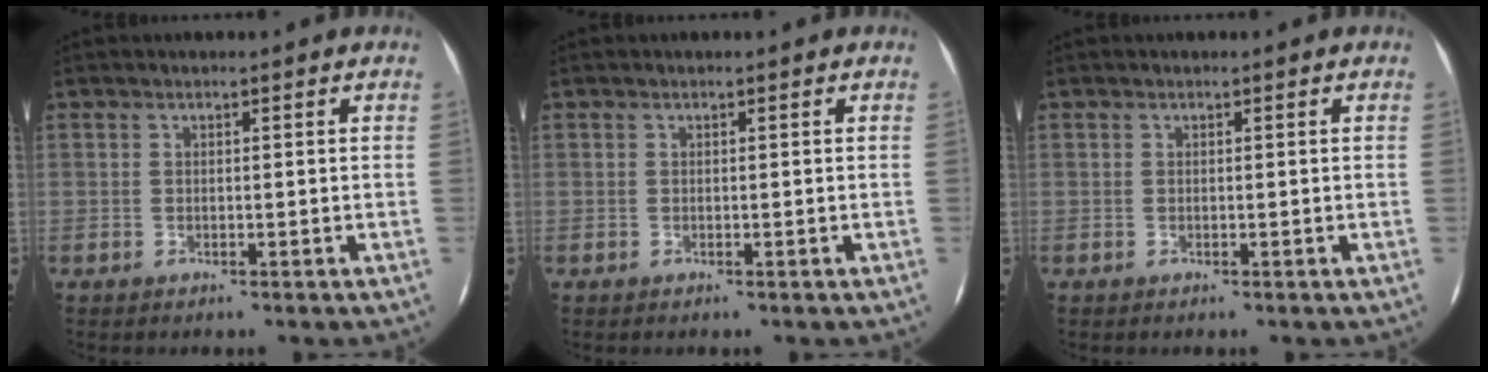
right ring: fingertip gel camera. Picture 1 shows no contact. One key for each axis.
{"total": 0.0}
{"total": 0.0}